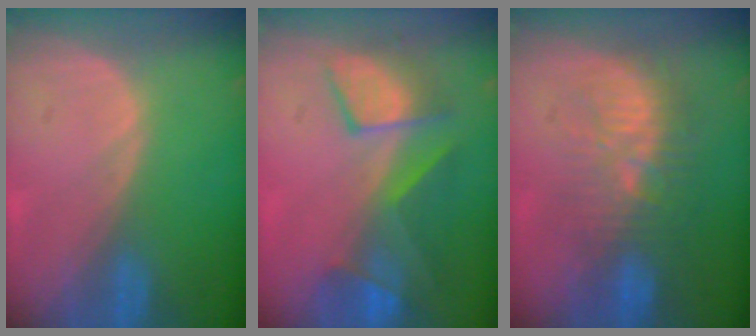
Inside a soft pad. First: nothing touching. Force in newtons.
{"total": 8.7, "press": 8.2, "slide": 2.8}
{"total": 9.3, "press": 8.9, "slide": 2.5}